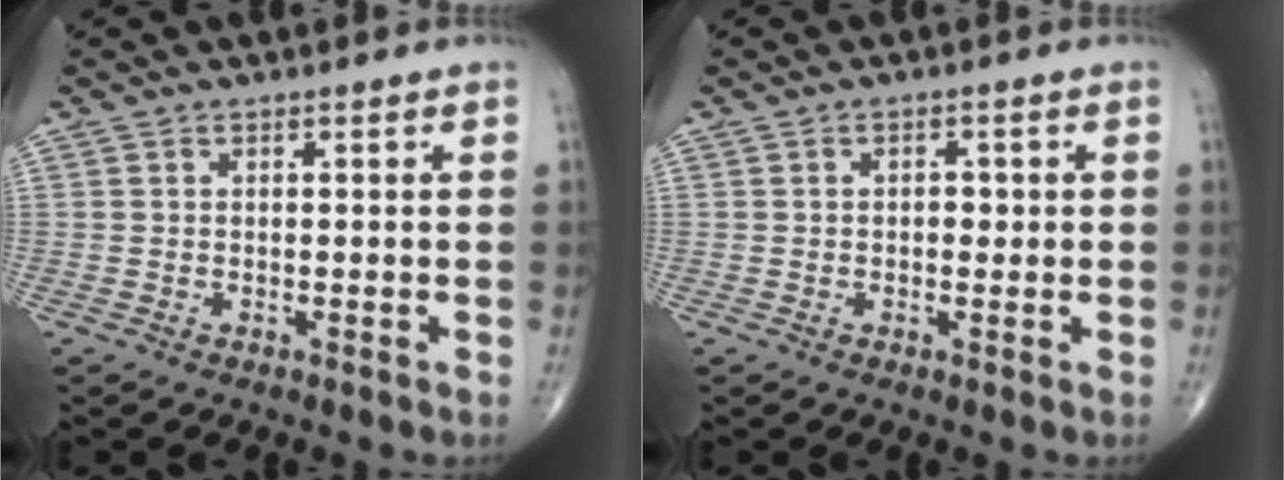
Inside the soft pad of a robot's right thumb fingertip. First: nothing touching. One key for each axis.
{"total": 2.1, "fx": 0.1, "fy": 1.3, "fz": 1.6, "tx": -0.016, "ty": 0.002, "tz": -0.002}